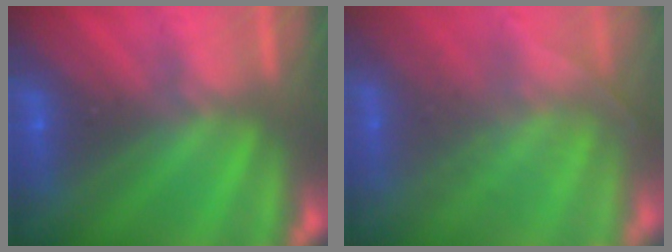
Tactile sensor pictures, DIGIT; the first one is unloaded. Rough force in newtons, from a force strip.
{"total": 1.7}